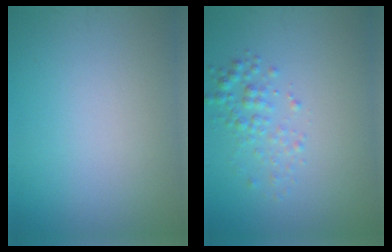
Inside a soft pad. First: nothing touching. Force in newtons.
{"total": 2.0, "press": 2.0, "slide": 0.1}